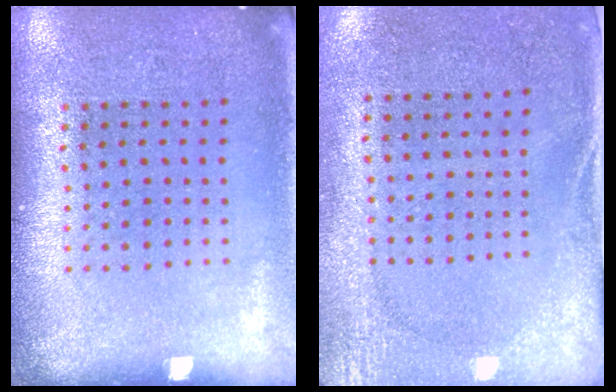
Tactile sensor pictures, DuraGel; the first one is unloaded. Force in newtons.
{"total": 2.7, "press": 2.1, "slide": 1.7}